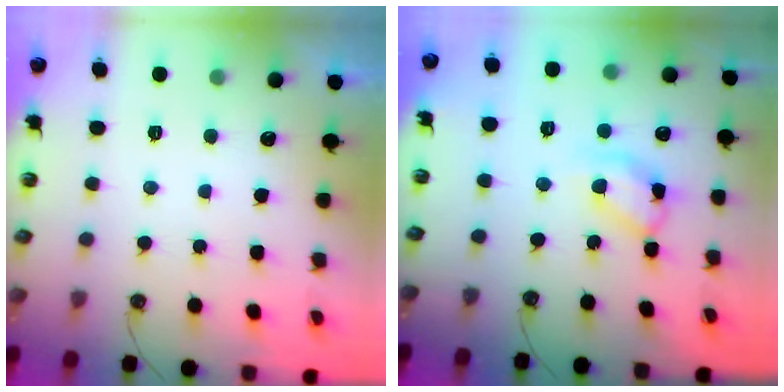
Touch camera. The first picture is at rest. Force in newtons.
{"total": 14.1, "press": 14.1, "slide": 0.9}